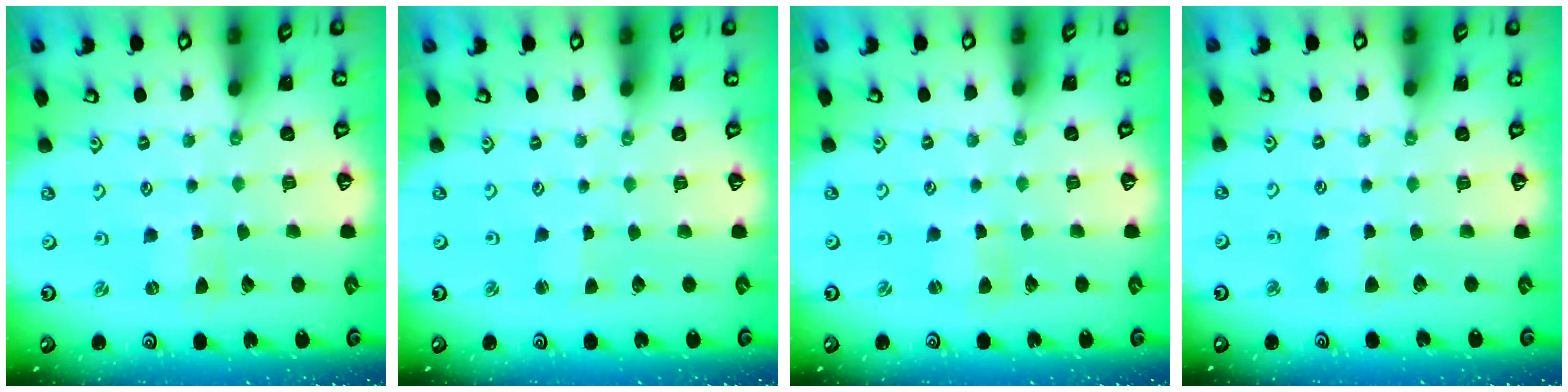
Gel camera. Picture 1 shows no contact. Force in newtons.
{"total": 1.6, "press": 1.6, "slide": 0.3}
{"total": 1.7, "press": 1.7, "slide": 0.3}
{"total": 2.8, "press": 2.8, "slide": 0.5}